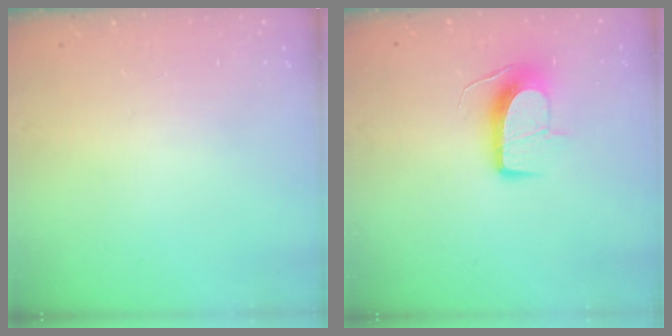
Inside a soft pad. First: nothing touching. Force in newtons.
{"total": 10.1, "press": 10.1, "slide": 0.2}